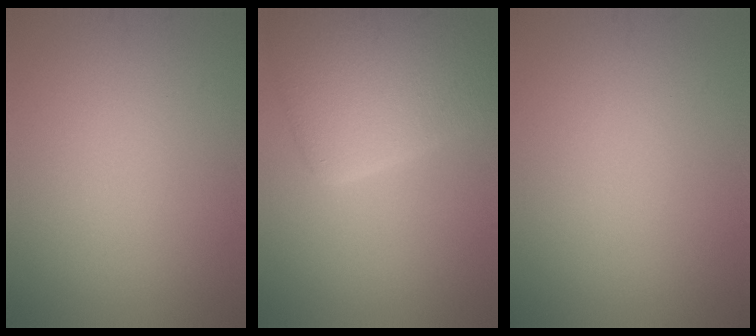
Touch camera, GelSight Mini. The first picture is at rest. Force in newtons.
{"total": 6.9, "press": 6.9, "slide": 0.4}
{"total": 0.0}